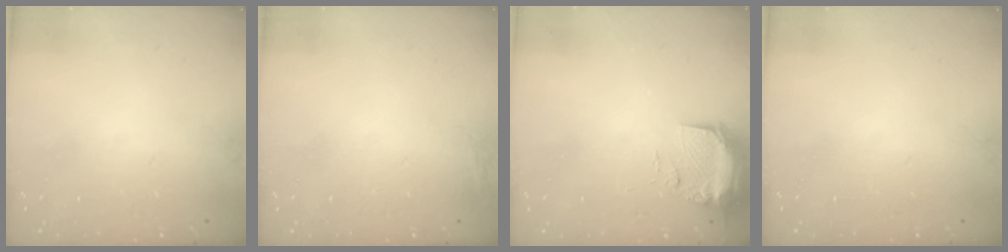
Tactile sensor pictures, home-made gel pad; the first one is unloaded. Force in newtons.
{"total": 9.7, "press": 4.2, "slide": 8.8}
{"total": 9.2, "press": 9.0, "slide": 1.5}
{"total": 0.0}